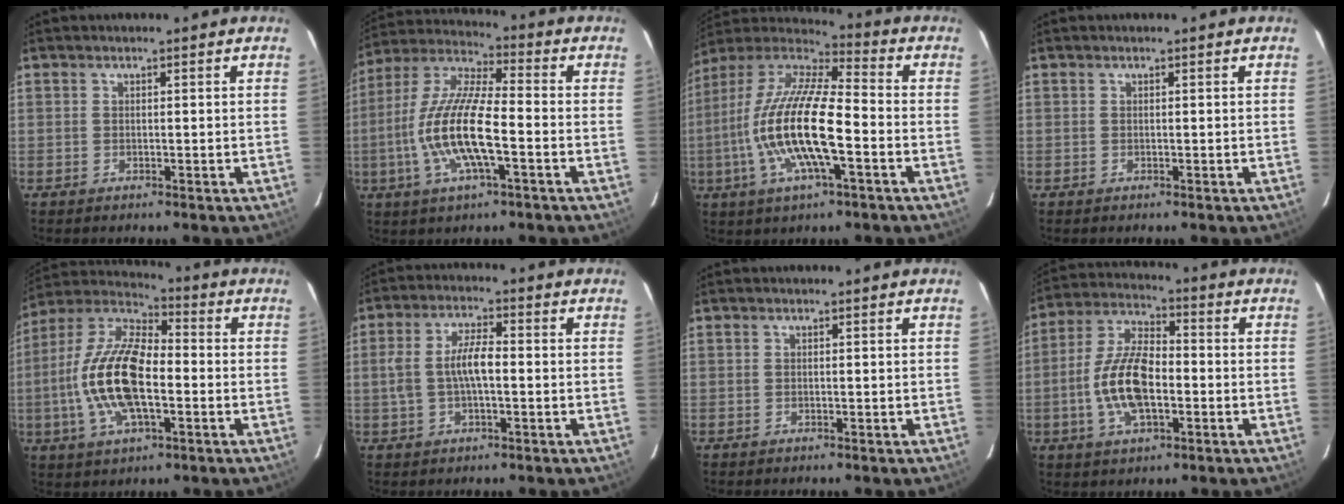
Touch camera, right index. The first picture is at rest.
{"total": 15.2, "force": [-4.0, 3.7, 14.2], "torque": [-0.289, -0.006, -0.082]}
{"total": 19.0, "force": [-4.6, 4.9, 17.8], "torque": [-0.345, -0.013, -0.093]}
{"total": 0.0}
{"total": 17.4, "force": [-2.9, 7.5, 15.4], "torque": [-0.317, 0.005, -0.063]}
{"total": 7.0, "force": [-0.5, 2.7, 6.4], "torque": [-0.130, 0.011, -0.008]}
{"total": 0.0}
{"total": 12.6, "force": [-2.7, 5.6, 10.9], "torque": [-0.227, 0.007, -0.052]}